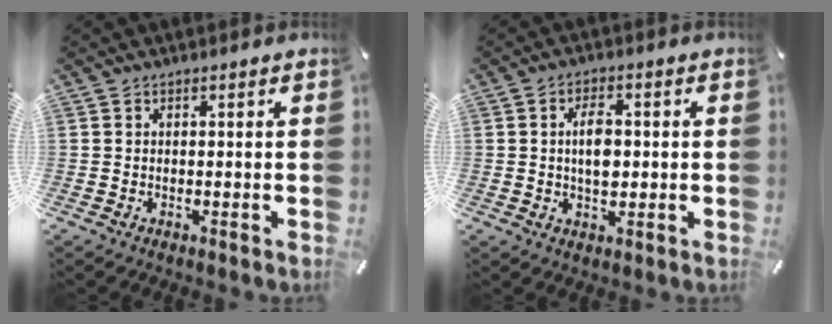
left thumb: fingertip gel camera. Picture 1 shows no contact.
{"total": 5.8, "force": [0.3, 3.3, 4.8], "torque": [-0.086, -0.001, -0.001]}